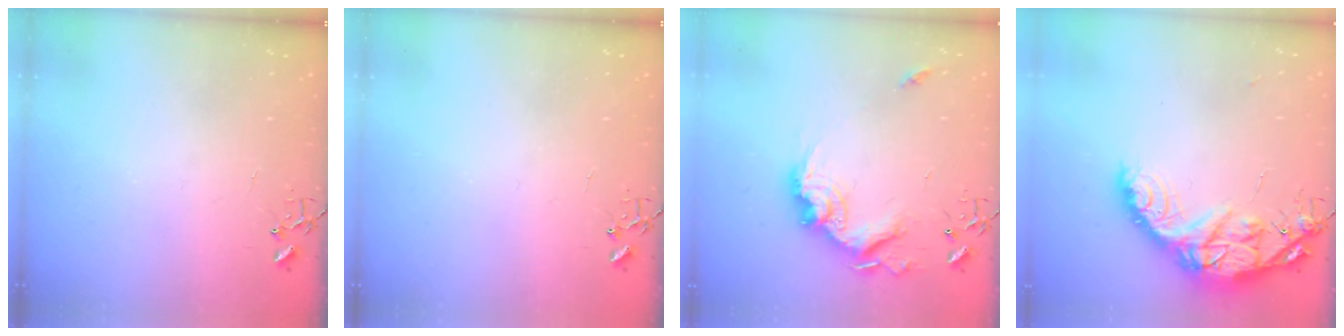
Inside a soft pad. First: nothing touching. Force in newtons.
{"total": 0.0}
{"total": 17.8, "press": 17.7, "slide": 2.1}
{"total": 17.5, "press": 17.4, "slide": 1.4}